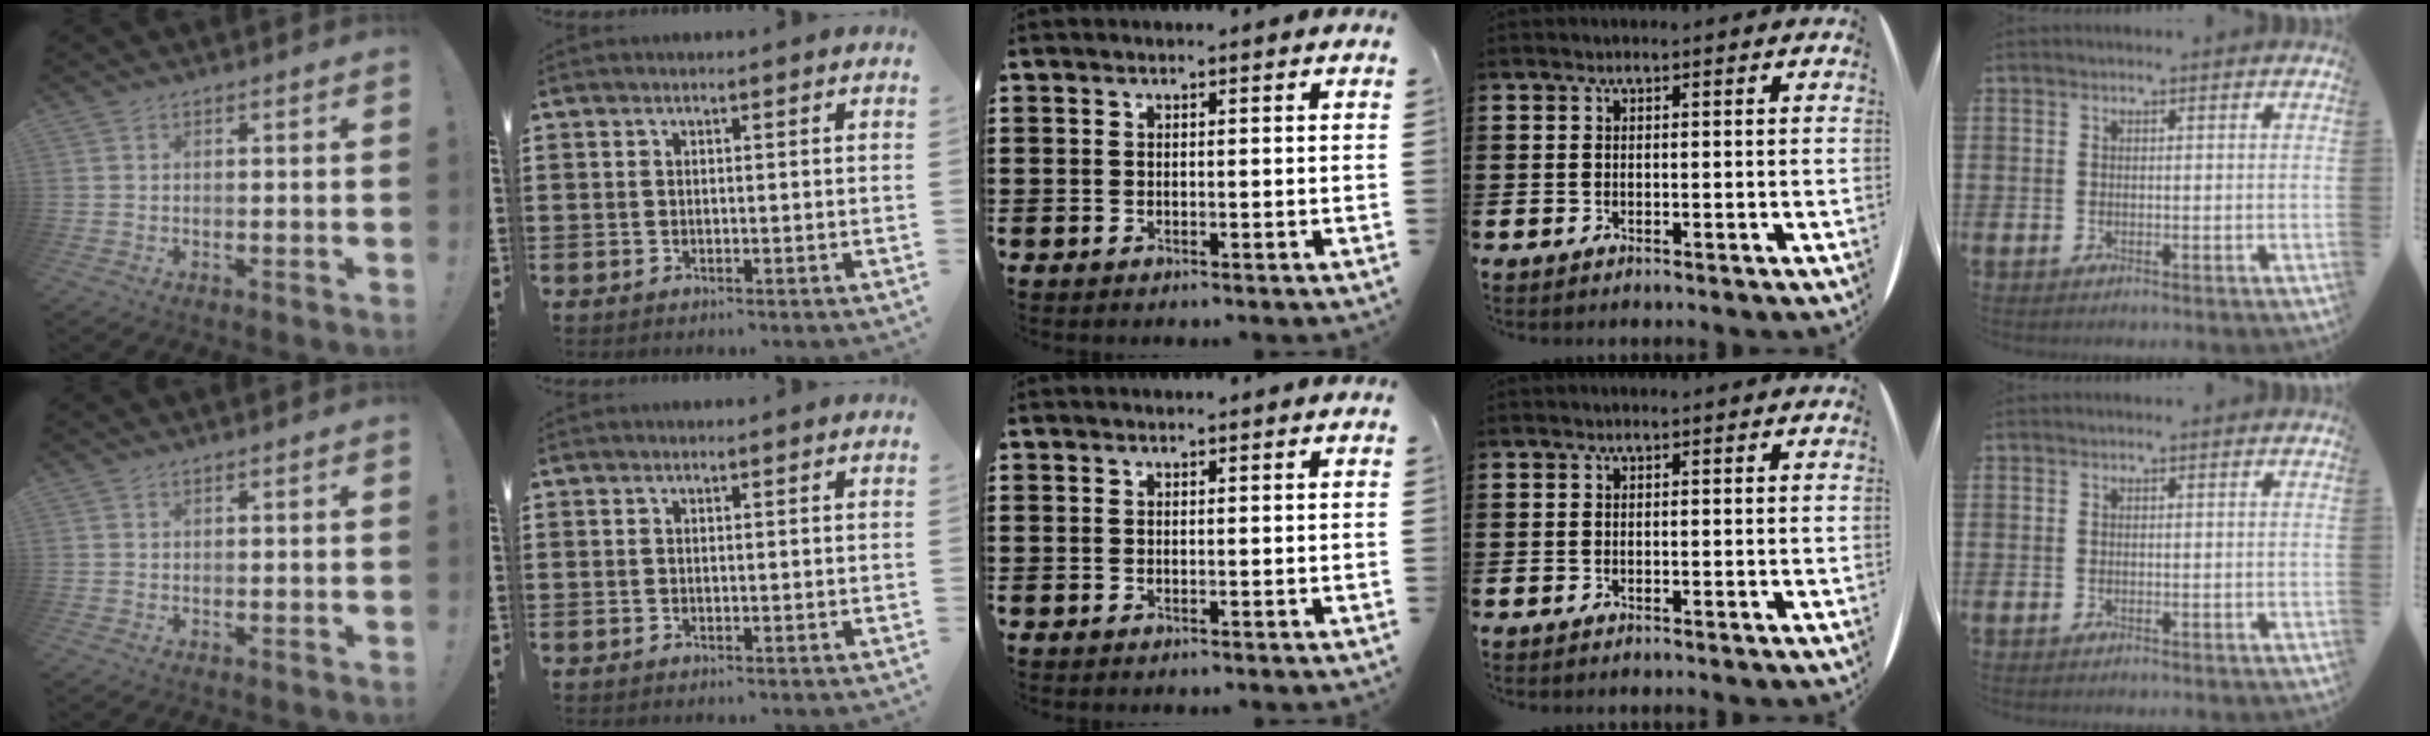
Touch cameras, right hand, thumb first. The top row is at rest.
{}